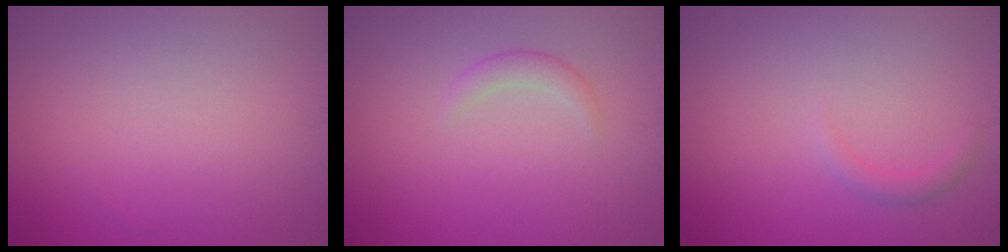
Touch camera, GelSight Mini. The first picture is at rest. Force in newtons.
{"total": 1.3, "press": 1.3, "slide": 0.1}
{"total": 1.0, "press": 1.0, "slide": 0.0}